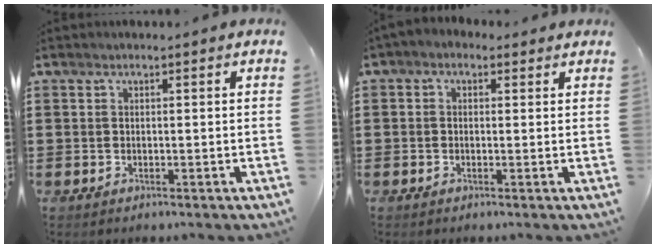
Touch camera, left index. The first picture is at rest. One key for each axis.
{"total": 1.5, "fx": 0.0, "fy": 1.4, "fz": 0.6, "tx": -0.015, "ty": 0.009, "tz": -0.002}